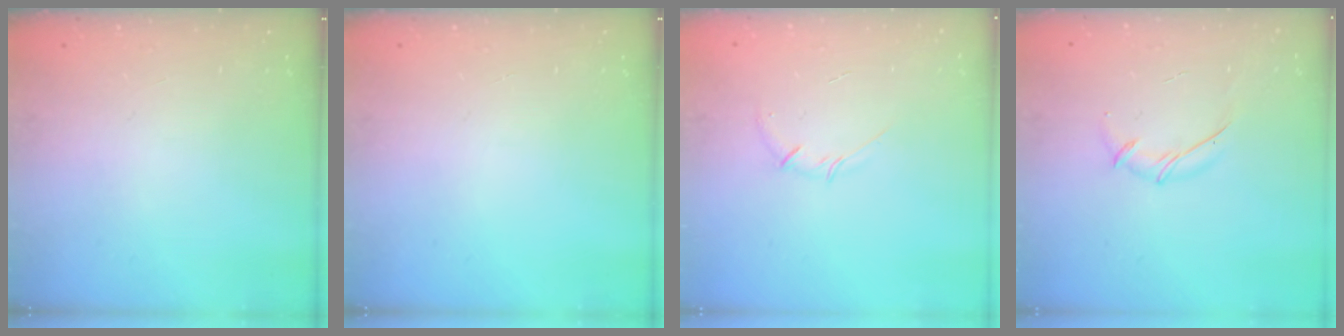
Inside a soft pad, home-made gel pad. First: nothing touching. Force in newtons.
{"total": 0.0}
{"total": 3.6, "press": 3.4, "slide": 1.2}
{"total": 6.1, "press": 6.0, "slide": 1.1}